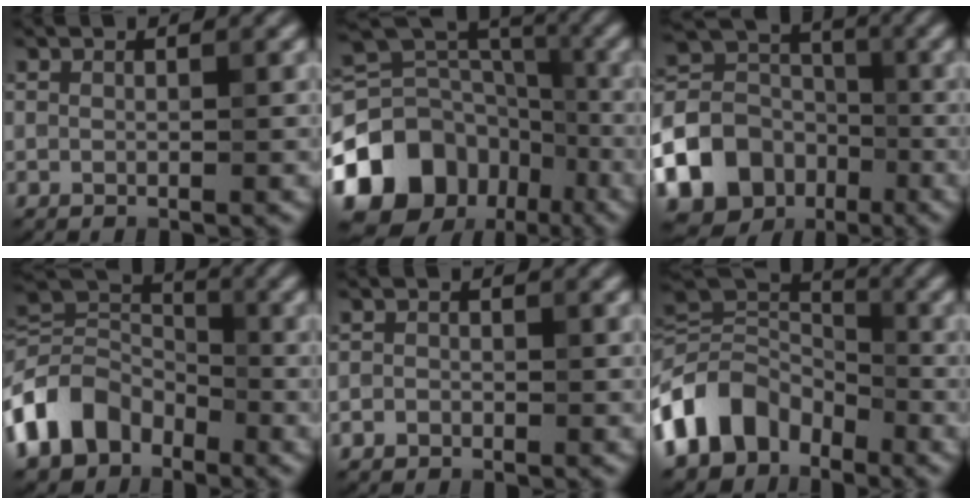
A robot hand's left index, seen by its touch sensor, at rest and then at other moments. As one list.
[{"total": 16.4, "force": [-7.6, 12.8, 6.9], "torque": [-0.159, -0.008, -0.120]}, {"total": 13.5, "force": [-5.5, 11.0, 5.5], "torque": [-0.133, -0.014, -0.112]}, {"total": 7.9, "force": [-3.9, 5.7, 3.8], "torque": [-0.077, 0.005, -0.093]}, {"total": 1.0, "force": [-0.4, 0.8, 0.2], "torque": [0.015, 0.002, -0.016]}, {"total": 8.8, "force": [-4.4, 6.1, 4.6], "torque": [-0.093, 0.006, -0.101]}]